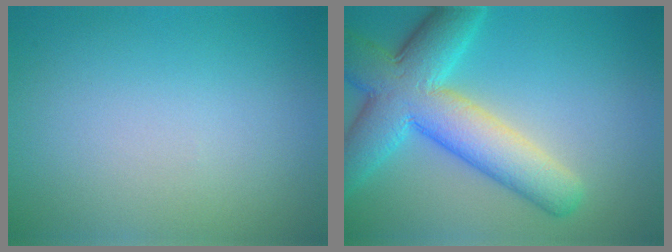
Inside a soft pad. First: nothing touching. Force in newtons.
{"total": 9.5, "press": 9.5, "slide": 0.4}